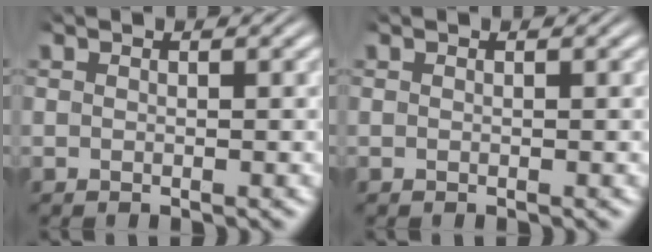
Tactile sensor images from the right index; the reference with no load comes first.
{"total": 0.0}